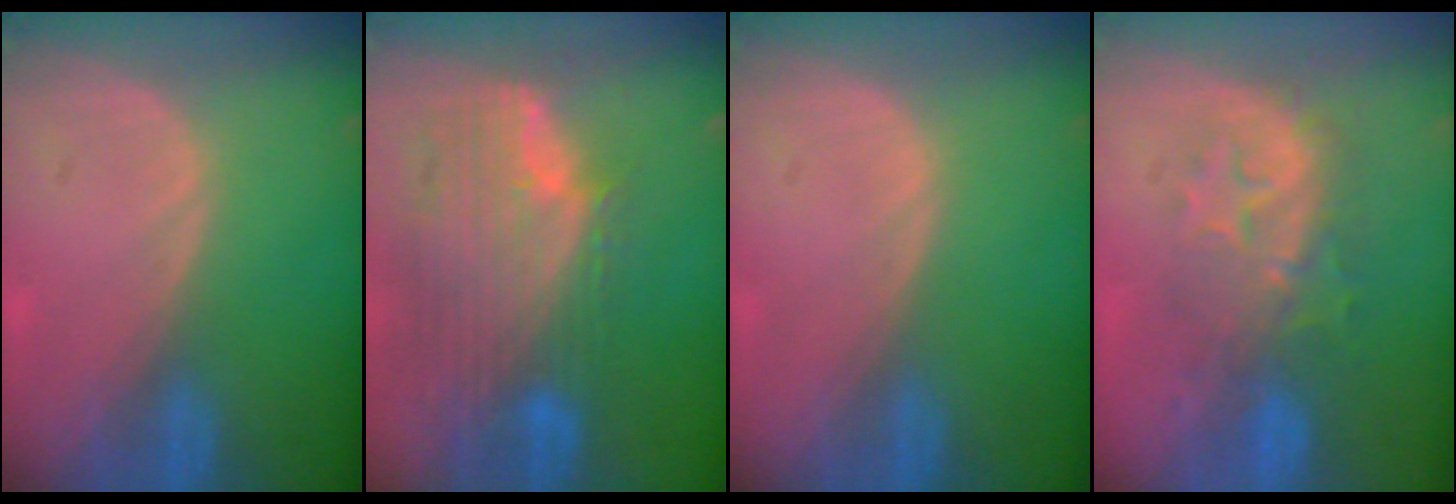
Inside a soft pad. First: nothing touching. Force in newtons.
{"total": 11.8, "press": 10.1, "slide": 6.1}
{"total": 0.0}
{"total": 8.3, "press": 8.2, "slide": 1.2}